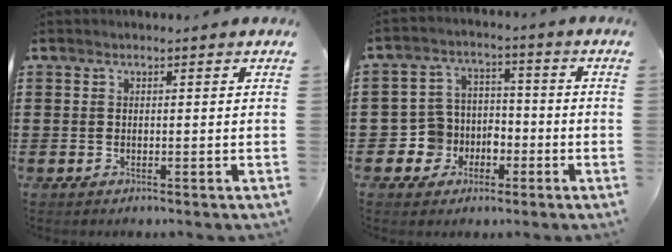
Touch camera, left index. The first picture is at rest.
{"total": 5.7, "force": [-2.1, 5.2, 0.8], "torque": [-0.047, 0.006, -0.043]}